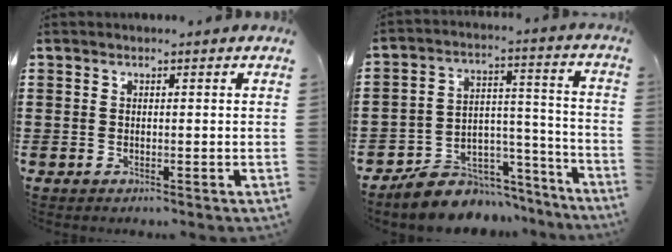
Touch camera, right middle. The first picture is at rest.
{"total": 7.1, "force": [-6.3, 3.3, 0.2], "torque": [-0.007, 0.018, -0.119]}